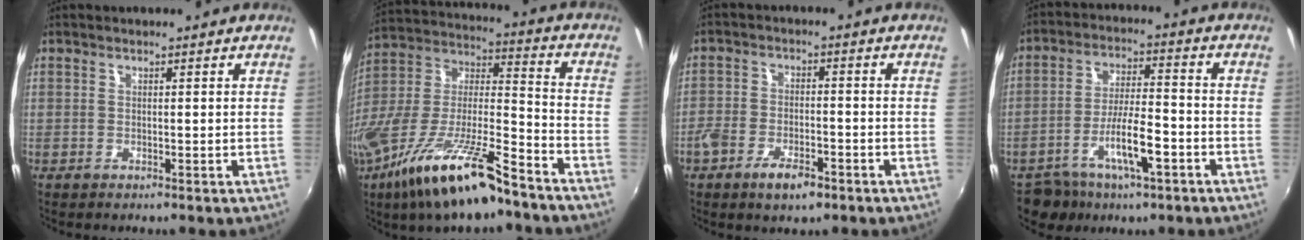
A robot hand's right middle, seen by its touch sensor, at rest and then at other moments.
{"total": 22.1, "force": [-14.2, 5.1, 16.1], "torque": [-0.306, -0.039, -0.257]}
{"total": 7.0, "force": [-4.4, 3.0, 4.6], "torque": [-0.106, -0.007, -0.081]}
{"total": 11.5, "force": [-5.9, 4.9, 8.5], "torque": [-0.165, 0.002, -0.091]}